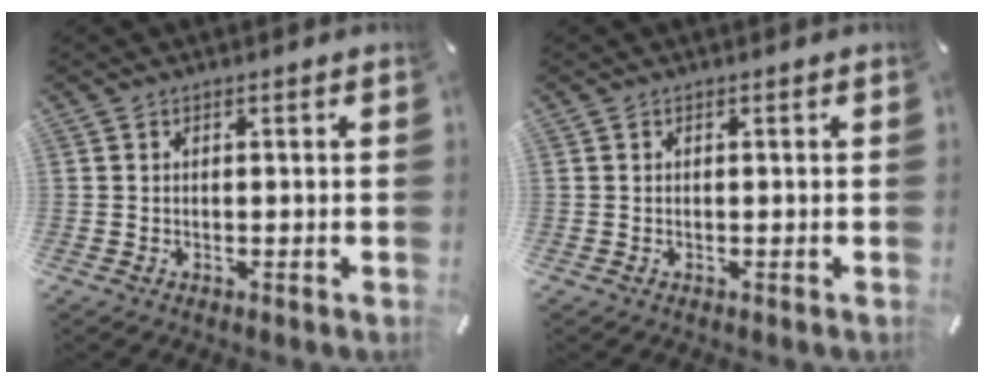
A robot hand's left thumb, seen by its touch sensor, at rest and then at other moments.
{"total": 0.0}